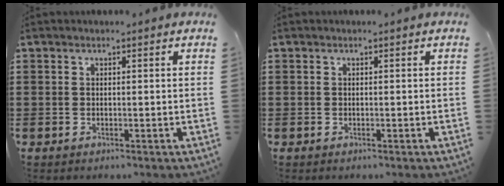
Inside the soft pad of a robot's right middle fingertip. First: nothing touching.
{"total": 0.0}